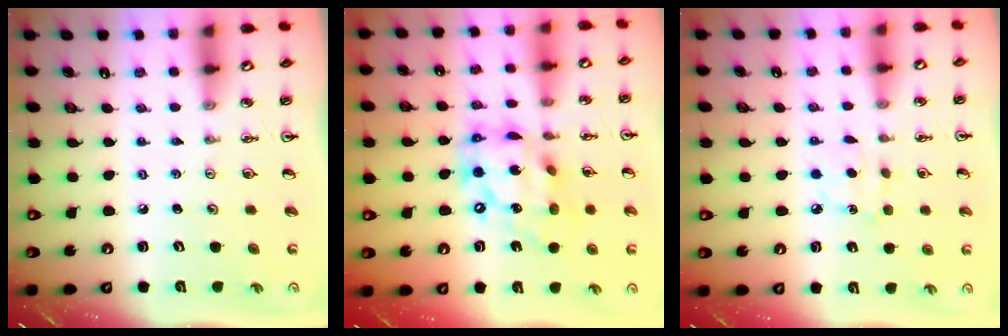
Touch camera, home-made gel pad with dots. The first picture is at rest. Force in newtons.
{"total": 16.3, "press": 16.3, "slide": 1.1}
{"total": 7.6, "press": 7.6, "slide": 0.6}